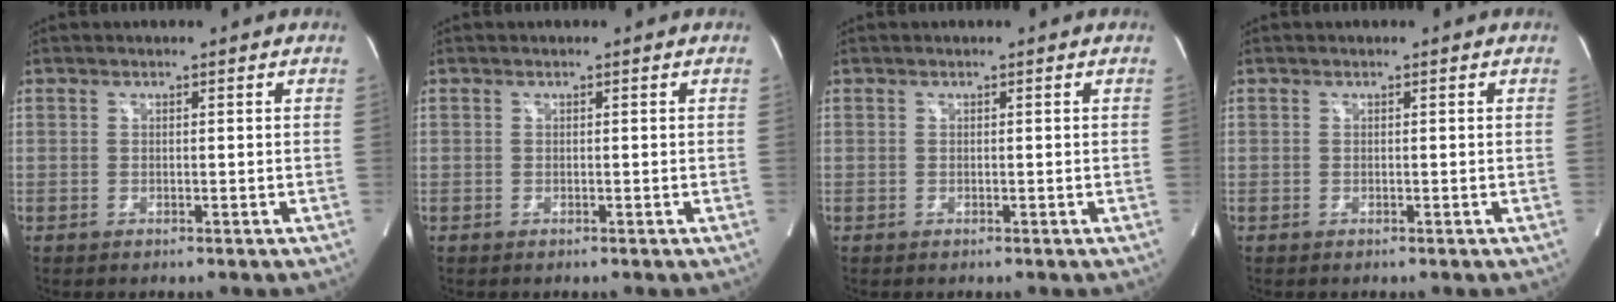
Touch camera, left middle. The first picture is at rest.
{"total": 0.0}
{"total": 0.0}
{"total": 0.0}